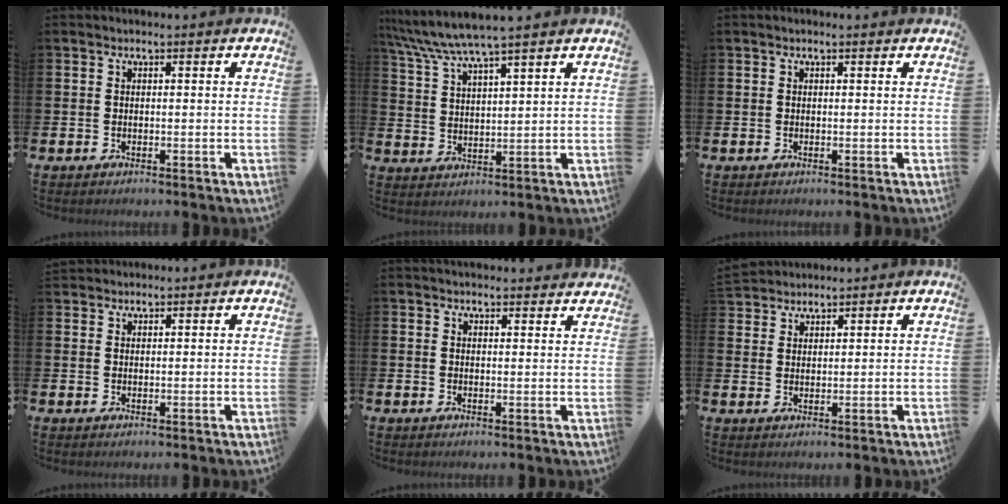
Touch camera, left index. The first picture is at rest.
{"total": 6.0, "force": [5.5, 0.1, 2.5], "torque": [-0.065, -0.028, 0.096]}
{"total": 0.0}
{"total": 1.6, "force": [1.5, 0.5, 0.0], "torque": [0.013, -0.004, 0.026]}
{"total": 2.2, "force": [2.2, 0.4, 0.0], "torque": [0.006, -0.013, 0.038]}
{"total": 2.9, "force": [2.8, 0.5, -0.5], "torque": [0.010, -0.013, 0.052]}